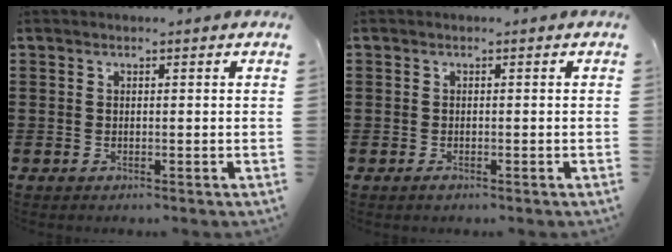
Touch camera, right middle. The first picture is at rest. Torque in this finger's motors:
{"motor_torque": [0.55, 0.21, 0.00, 0.03]}